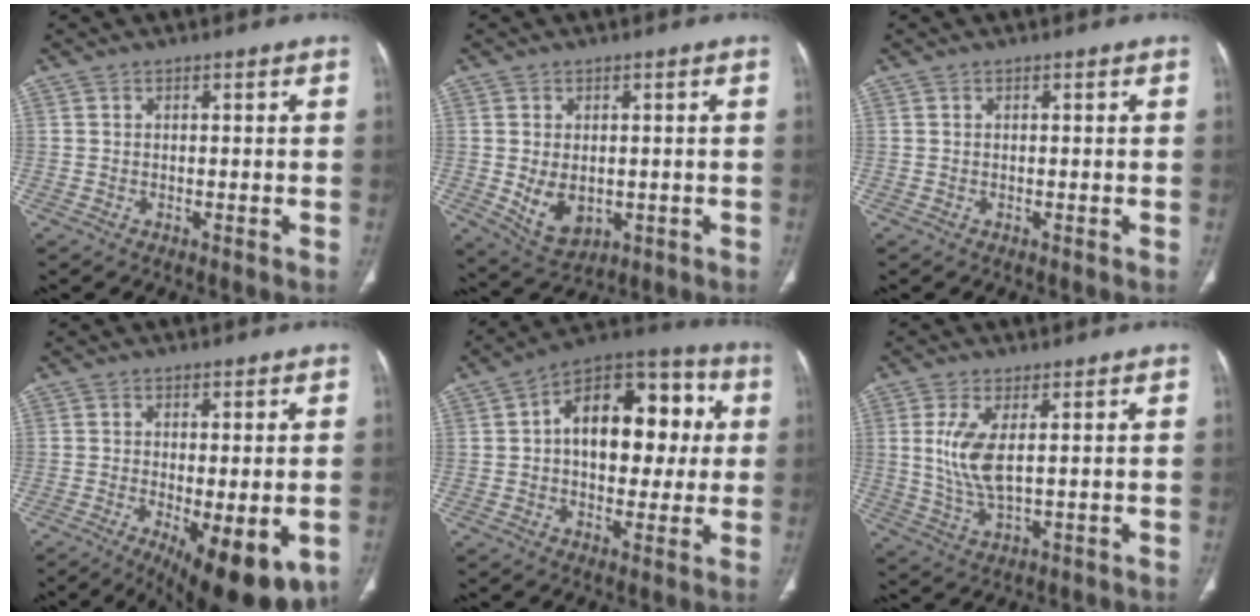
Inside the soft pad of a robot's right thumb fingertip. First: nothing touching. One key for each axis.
{"total": 6.9, "fx": -0.8, "fy": 4.8, "fz": 4.9, "tx": -0.072, "ty": -0.009, "tz": 0.007}
{"total": 0.0}
{"total": 14.2, "fx": -5.3, "fy": 4.9, "fz": 12.1, "tx": -0.153, "ty": -0.017, "tz": -0.066}
{"total": 19.5, "fx": 2.7, "fy": 12.0, "fz": 15.2, "tx": -0.172, "ty": 0.033, "tz": 0.033}
{"total": 7.8, "fx": 1.5, "fy": 2.8, "fz": 7.1, "tx": -0.161, "ty": -0.015, "tz": 0.038}